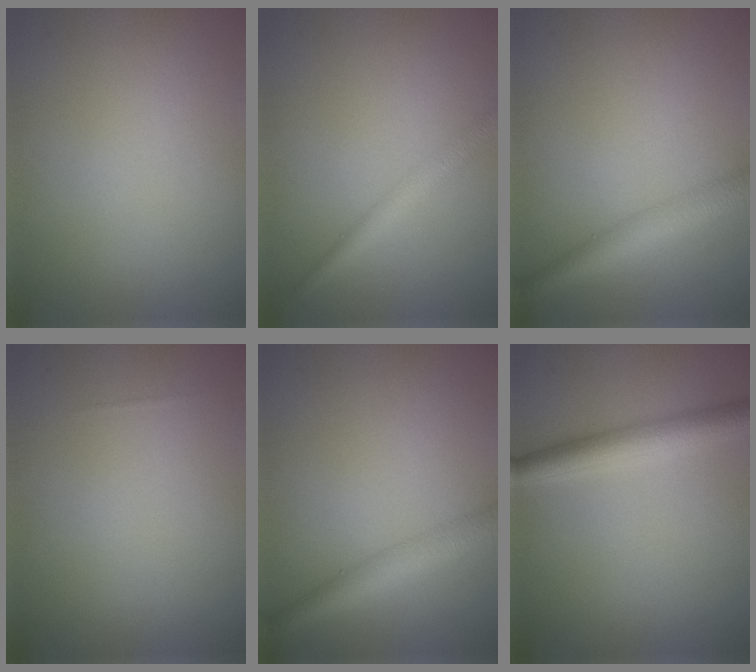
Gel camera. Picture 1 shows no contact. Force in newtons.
{"total": 2.6, "press": 2.6, "slide": 0.0}
{"total": 3.9, "press": 3.9, "slide": 0.1}
{"total": 0.0}
{"total": 3.9, "press": 3.9, "slide": 0.1}
{"total": 3.9, "press": 3.9, "slide": 0.1}